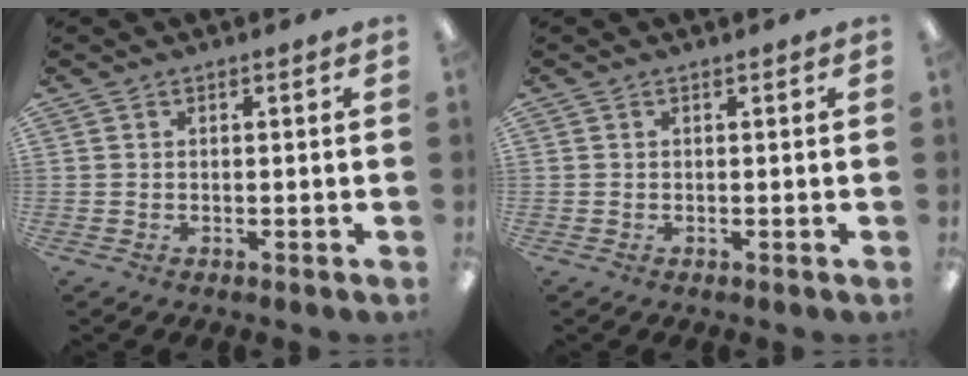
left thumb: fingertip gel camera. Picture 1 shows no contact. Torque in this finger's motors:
{"motor_torque": [0.02, 0.01, 0.14, -0.09, 0.00]}